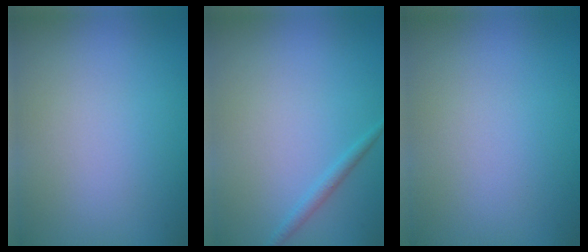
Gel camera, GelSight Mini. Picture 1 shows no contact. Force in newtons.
{"total": 1.1, "press": 1.1, "slide": 0.1}
{"total": 0.0}